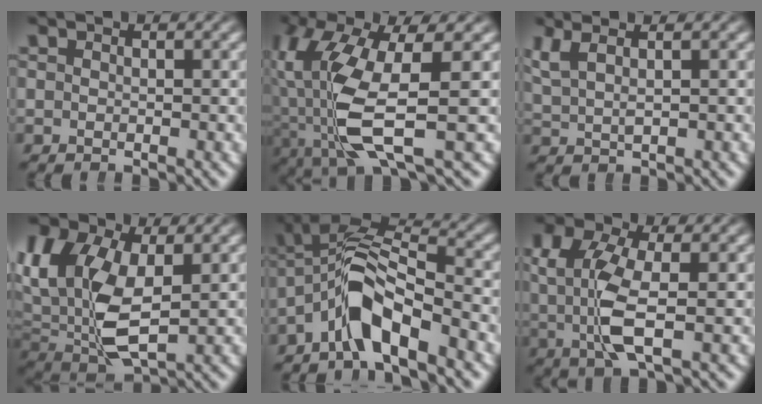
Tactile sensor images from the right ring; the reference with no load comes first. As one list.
[{"total": 10.3, "force": [-0.8, 4.8, 9.1], "torque": [-0.202, -0.032, 0.008]}, {"total": 3.6, "force": [1.9, 1.7, 2.6], "torque": [-0.056, 0.005, 0.037]}, {"total": 10.6, "force": [1.2, 7.3, 7.6], "torque": [-0.174, -0.030, 0.032]}, {"total": 6.0, "force": [-0.8, 3.9, 4.5], "torque": [-0.097, -0.014, -0.014]}, {"total": 5.6, "force": [0.5, 2.6, 5.0], "torque": [-0.116, -0.021, 0.018]}]